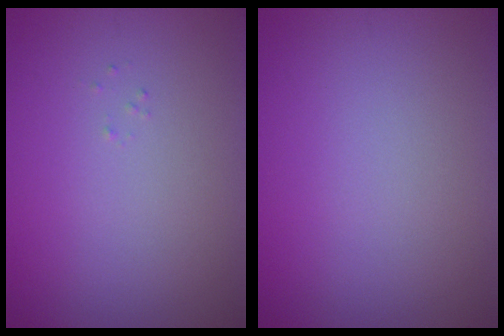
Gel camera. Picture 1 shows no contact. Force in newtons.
{"total": 0.0}